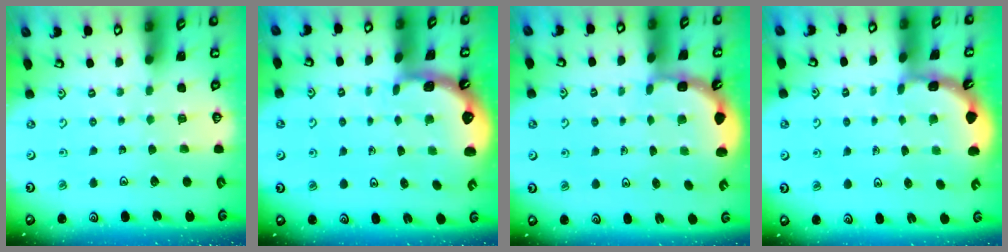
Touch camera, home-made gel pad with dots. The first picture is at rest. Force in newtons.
{"total": 1.0, "press": 1.0, "slide": 0.2}
{"total": 2.1, "press": 1.9, "slide": 0.9}
{"total": 2.2, "press": 2.2, "slide": 0.4}